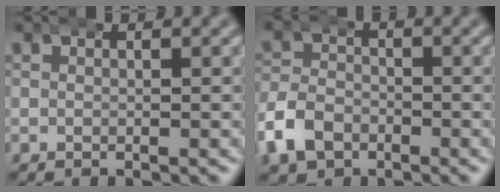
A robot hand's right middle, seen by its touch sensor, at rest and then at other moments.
{"total": 4.3, "force": [-2.1, 3.3, 1.7], "torque": [-0.044, 0.001, -0.043]}